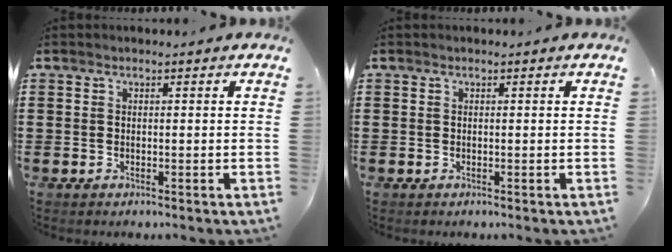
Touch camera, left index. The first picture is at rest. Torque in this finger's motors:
{"motor_torque": [0.00, 0.00, 0.00, -0.01]}